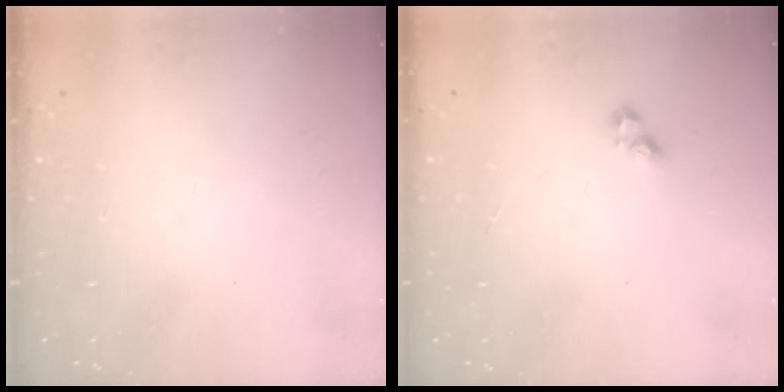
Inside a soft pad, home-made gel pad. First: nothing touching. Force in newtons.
{"total": 2.4, "press": 2.3, "slide": 0.6}